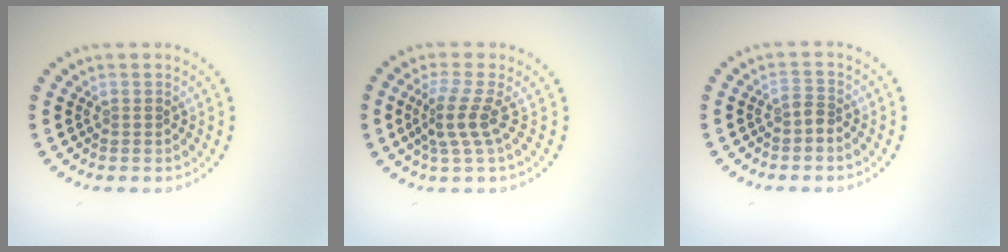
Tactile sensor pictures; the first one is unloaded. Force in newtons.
{"total": 2.8, "press": 1.9, "slide": 2.1}
{"total": 1.0, "press": 0.6, "slide": 0.7}